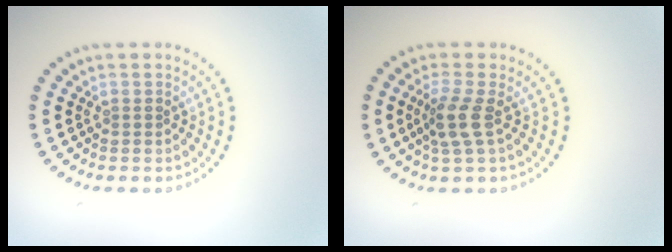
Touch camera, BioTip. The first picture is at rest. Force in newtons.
{"total": 2.5, "press": 1.9, "slide": 1.6}